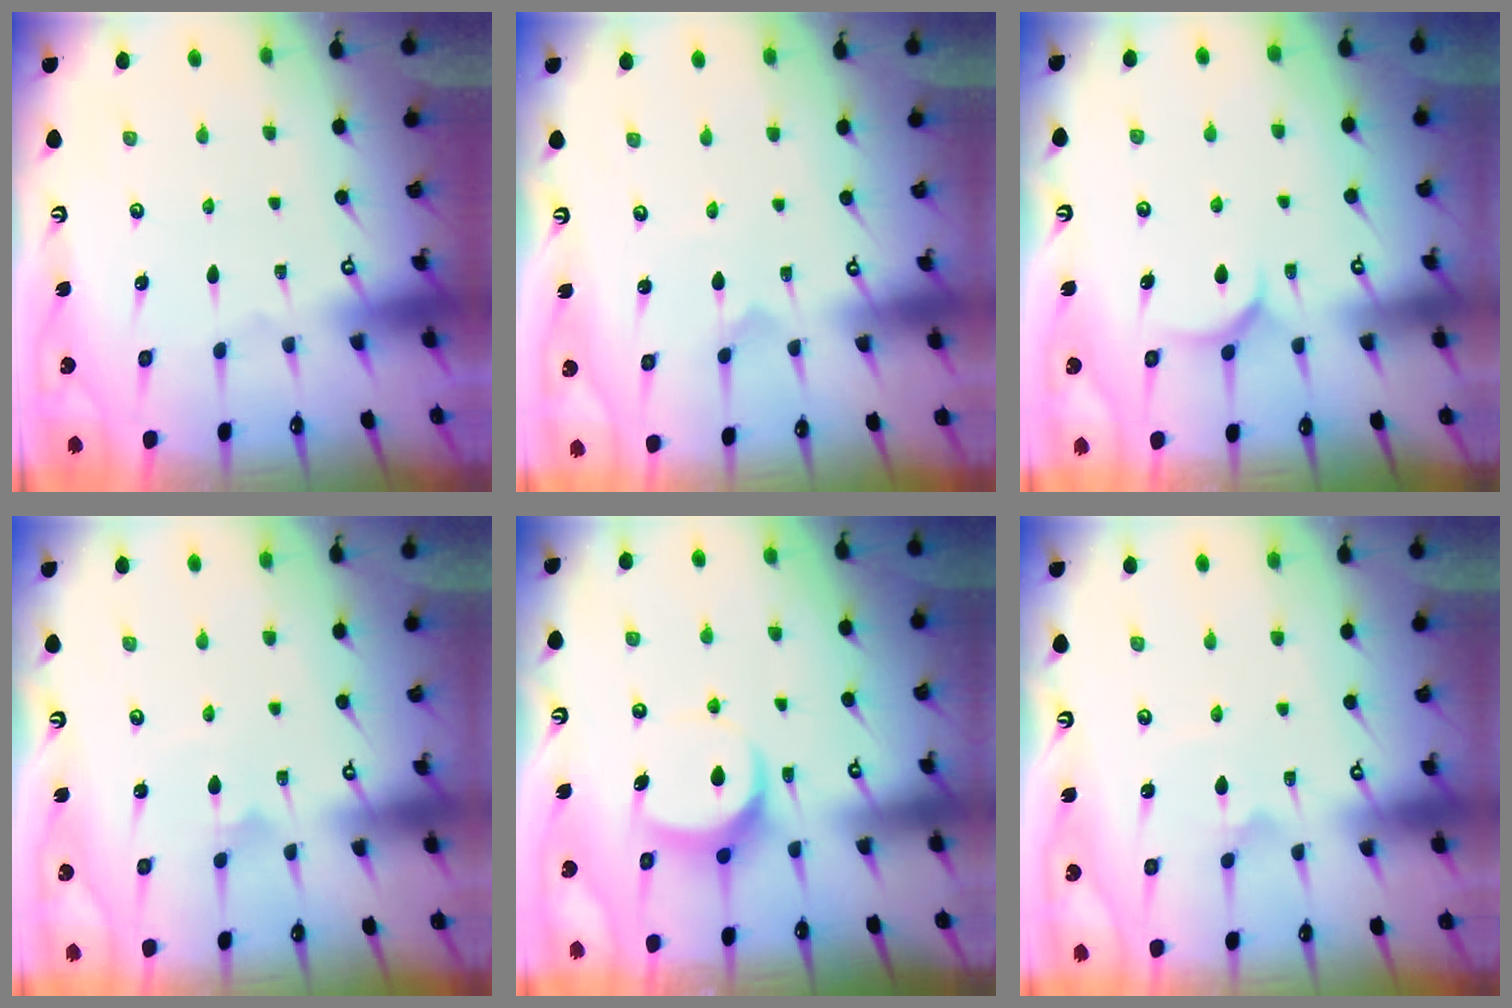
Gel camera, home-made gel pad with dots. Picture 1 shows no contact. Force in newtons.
{"total": 0.0}
{"total": 5.4, "press": 5.3, "slide": 0.7}
{"total": 1.9, "press": 1.9, "slide": 0.1}
{"total": 9.0, "press": 8.9, "slide": 0.9}
{"total": 2.9, "press": 2.9, "slide": 0.2}